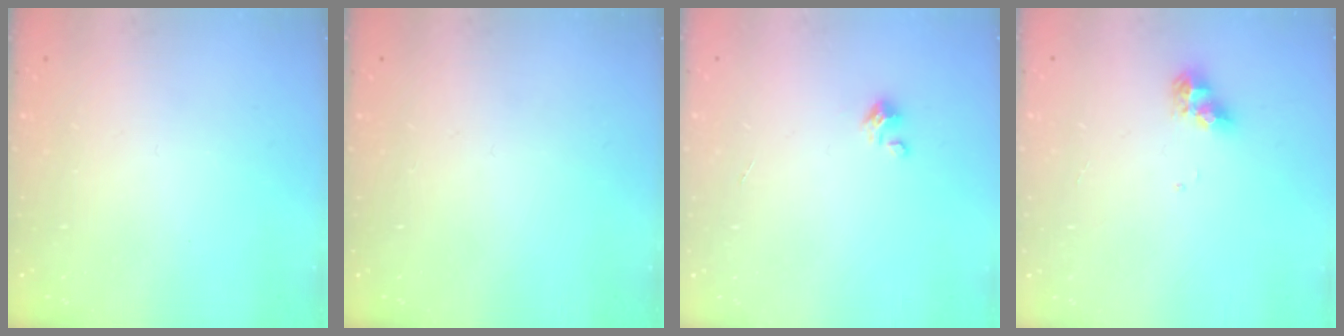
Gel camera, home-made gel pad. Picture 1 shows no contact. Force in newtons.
{"total": 0.0}
{"total": 1.5, "press": 1.5, "slide": 0.1}
{"total": 7.8, "press": 7.8, "slide": 0.8}